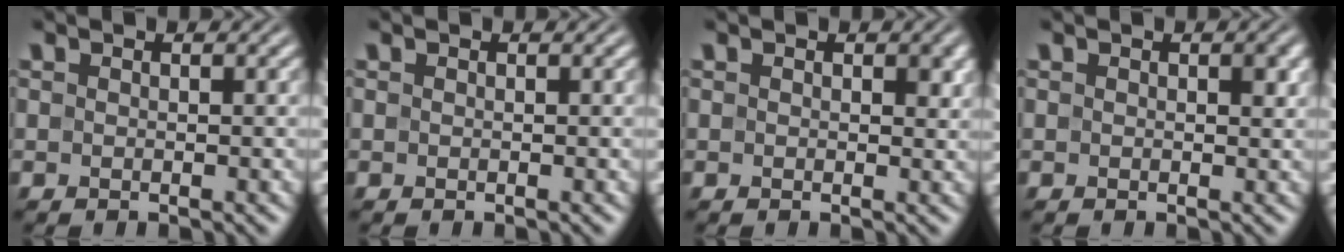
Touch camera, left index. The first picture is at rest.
{"total": 0.0}
{"total": 1.5, "force": [0.6, 0.9, 1.1], "torque": [-0.008, -0.002, 0.007]}
{"total": 1.1, "force": [0.3, 0.6, 0.9], "torque": [-0.010, -0.002, 0.004]}